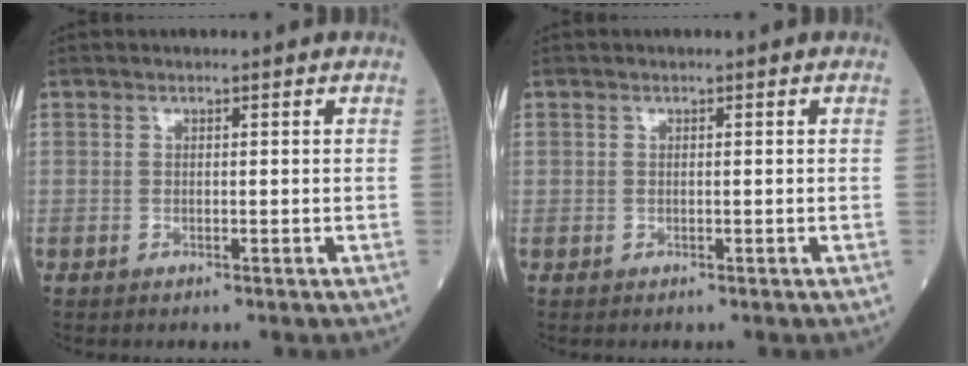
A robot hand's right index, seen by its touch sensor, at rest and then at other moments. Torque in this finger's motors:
{"motor_torque": [-0.14, -0.01, 0.04, 0.00]}